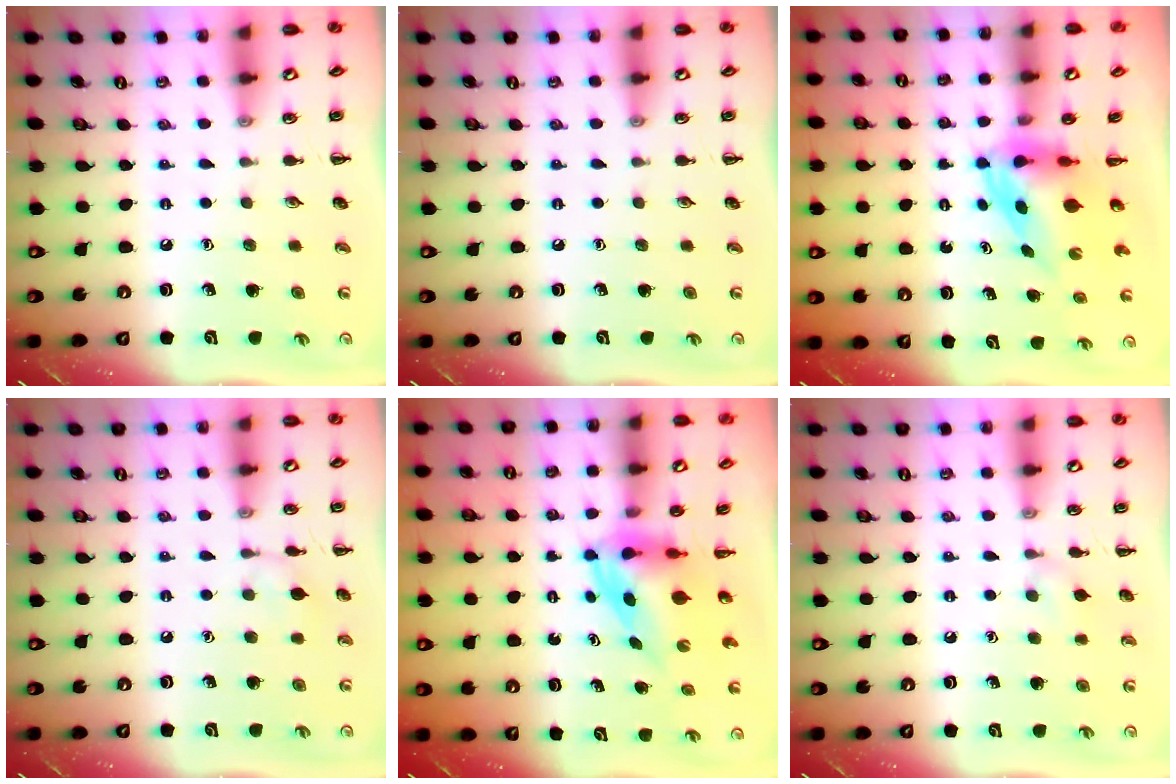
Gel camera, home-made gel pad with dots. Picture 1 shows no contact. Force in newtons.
{"total": 0.0}
{"total": 3.8, "press": 3.7, "slide": 0.9}
{"total": 6.3, "press": 6.0, "slide": 2.0}
{"total": 3.7, "press": 3.6, "slide": 0.9}
{"total": 6.2, "press": 5.9, "slide": 2.0}